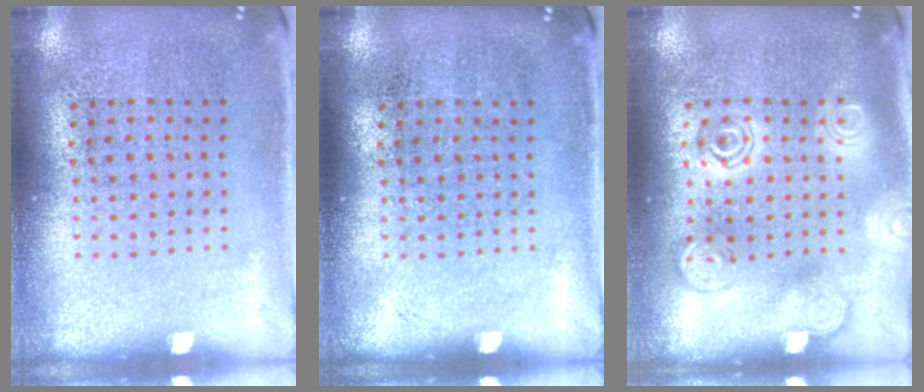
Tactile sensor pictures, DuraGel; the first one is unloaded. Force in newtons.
{"total": 0.0}
{"total": 1.8, "press": 1.8, "slide": 0.2}